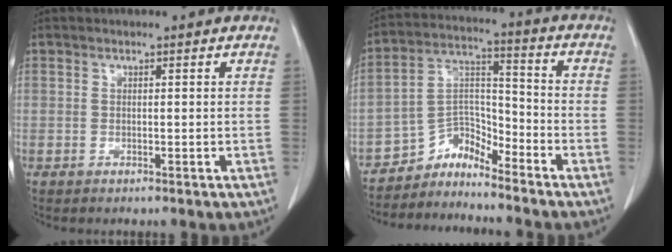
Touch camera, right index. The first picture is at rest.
{"total": 6.0, "force": [-5.9, 1.1, 0.0], "torque": [0.008, 0.042, -0.110]}